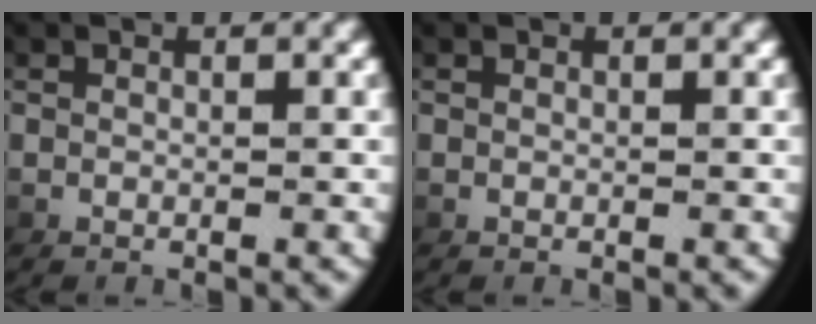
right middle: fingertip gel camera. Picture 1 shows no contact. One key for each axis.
{"total": 0.0}